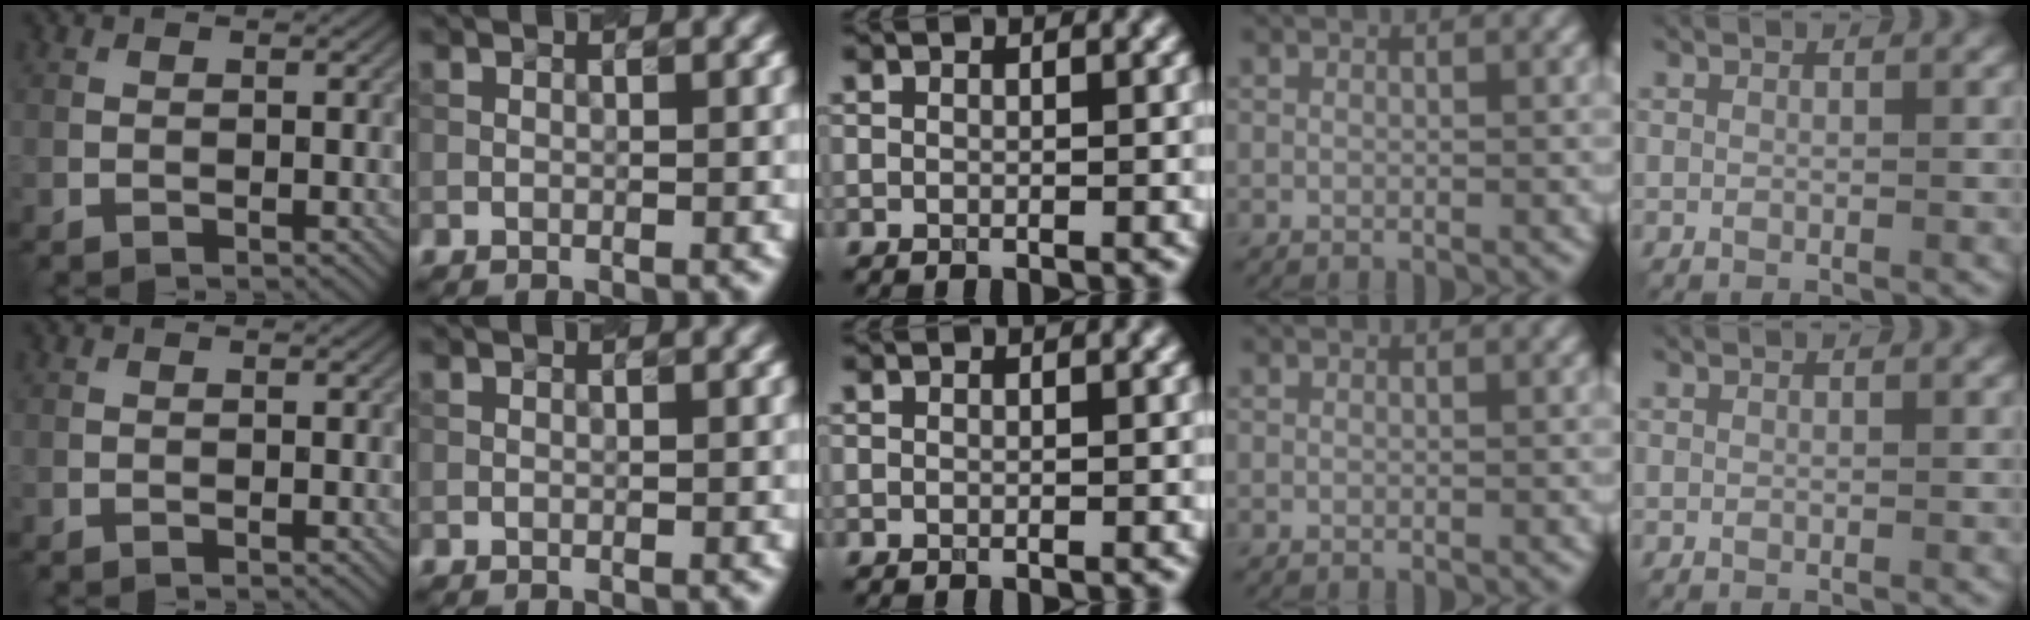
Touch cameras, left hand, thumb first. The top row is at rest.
{}